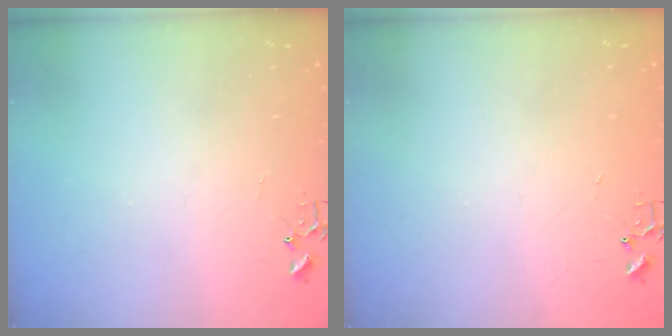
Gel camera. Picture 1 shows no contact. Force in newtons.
{"total": 1.5, "press": 1.5, "slide": 0.3}